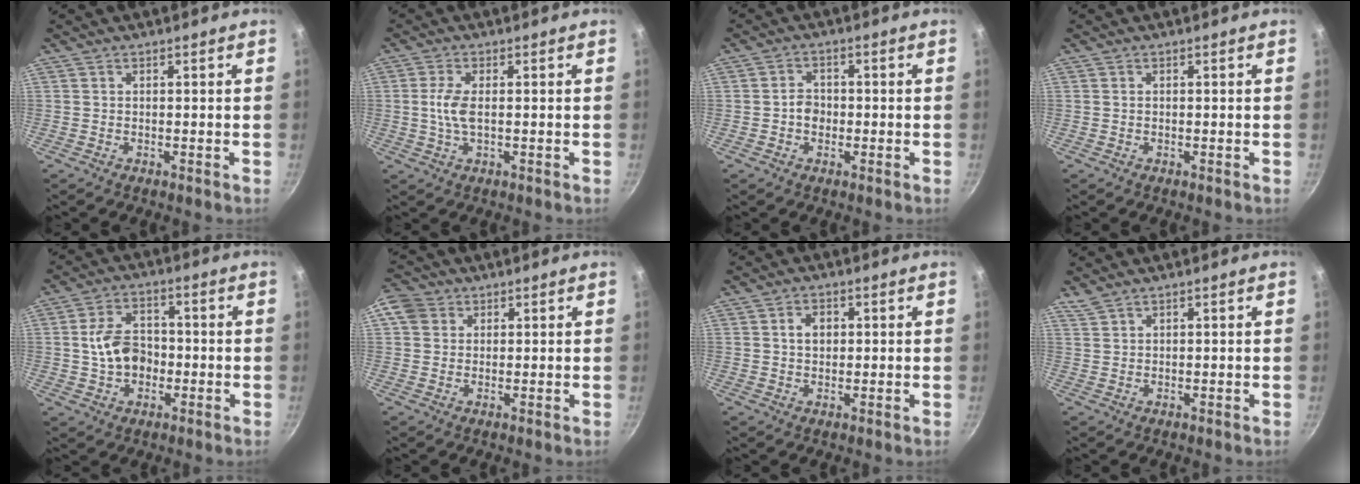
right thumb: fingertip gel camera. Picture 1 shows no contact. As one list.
[{"total": 4.4, "force": [0.1, 1.8, 4.1], "torque": [-0.094, 0.001, 0.001]}, {"total": 3.2, "force": [-0.6, 2.7, 1.6], "torque": [-0.007, 0.011, -0.011]}, {"total": 0.0}, {"total": 8.8, "force": [-0.9, 6.5, 5.9], "torque": [-0.084, 0.019, -0.019]}, {"total": 5.1, "force": [1.7, 4.3, 2.1], "torque": [-0.019, 0.004, 0.020]}, {"total": 4.1, "force": [0.8, 3.1, 2.5], "torque": [-0.025, 0.004, 0.013]}, {"total": 1.9, "force": [1.6, 0.5, 0.8], "torque": [-0.018, 0.000, 0.040]}]